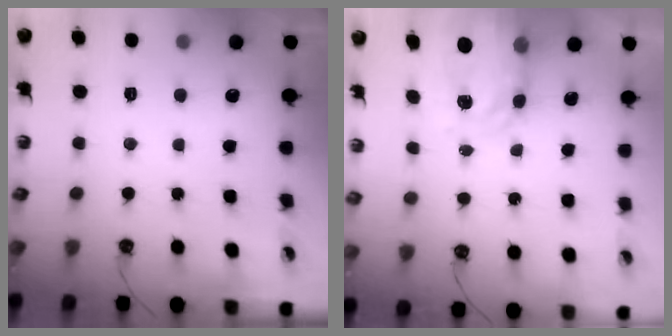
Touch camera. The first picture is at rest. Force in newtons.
{"total": 6.2, "press": 6.1, "slide": 0.5}